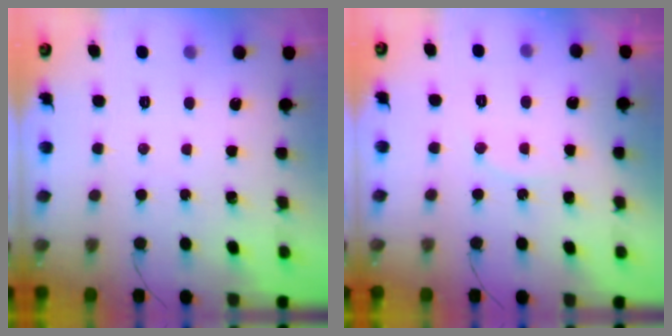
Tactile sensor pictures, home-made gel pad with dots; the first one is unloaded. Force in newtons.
{"total": 5.6, "press": 5.6, "slide": 0.7}